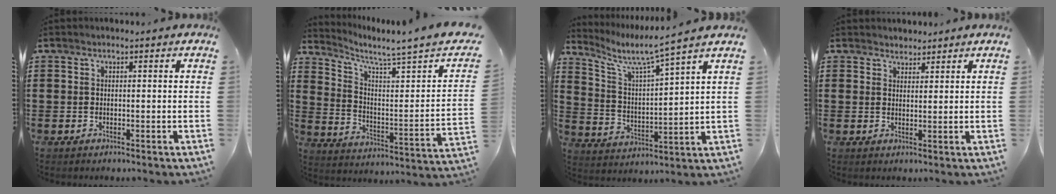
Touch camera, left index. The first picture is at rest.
{"total": 3.2, "force": [2.4, -0.8, 2.0], "torque": [-0.058, -0.039, 0.027]}
{"total": 5.7, "force": [4.8, -0.2, 3.2], "torque": [-0.087, -0.042, 0.071]}
{"total": 1.7, "force": [1.5, 0.6, -0.1], "torque": [-0.002, 0.003, 0.030]}